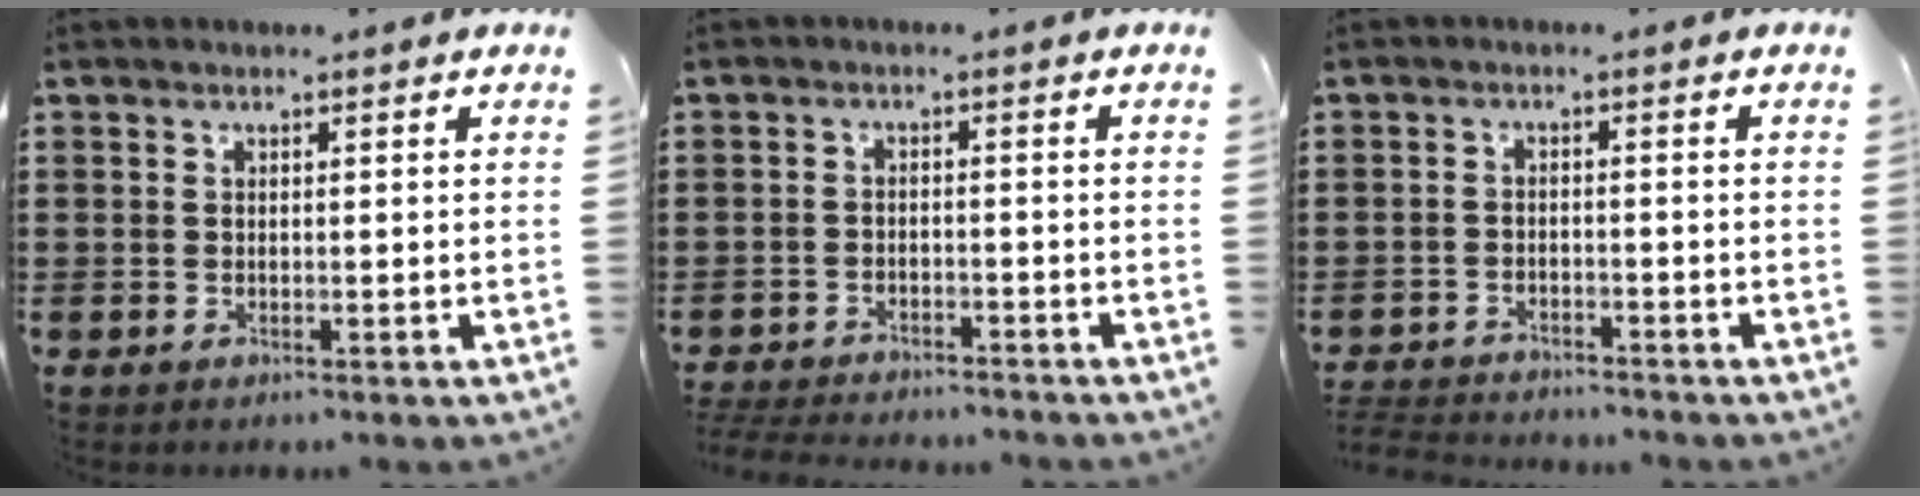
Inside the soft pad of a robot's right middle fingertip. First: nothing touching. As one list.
[{"total": 3.5, "force": [-3.5, 0.3, 0.3], "torque": [-0.014, -0.002, -0.076]}, {"total": 3.1, "force": [-3.0, 0.3, 0.0], "torque": [-0.005, -0.002, -0.066]}]